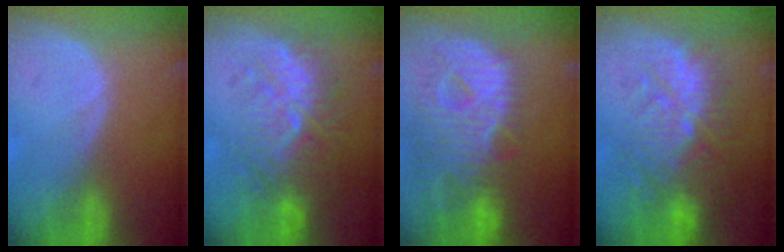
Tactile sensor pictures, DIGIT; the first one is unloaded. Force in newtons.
{"total": 9.4, "press": 8.9, "slide": 2.8}
{"total": 12.8, "press": 10.8, "slide": 6.8}
{"total": 10.8, "press": 10.0, "slide": 4.2}